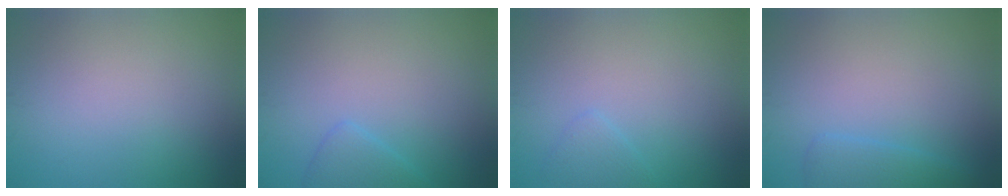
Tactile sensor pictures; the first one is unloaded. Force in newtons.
{"total": 2.0, "press": 2.0, "slide": 0.1}
{"total": 1.3, "press": 1.3, "slide": 0.1}
{"total": 2.2, "press": 2.2, "slide": 0.0}